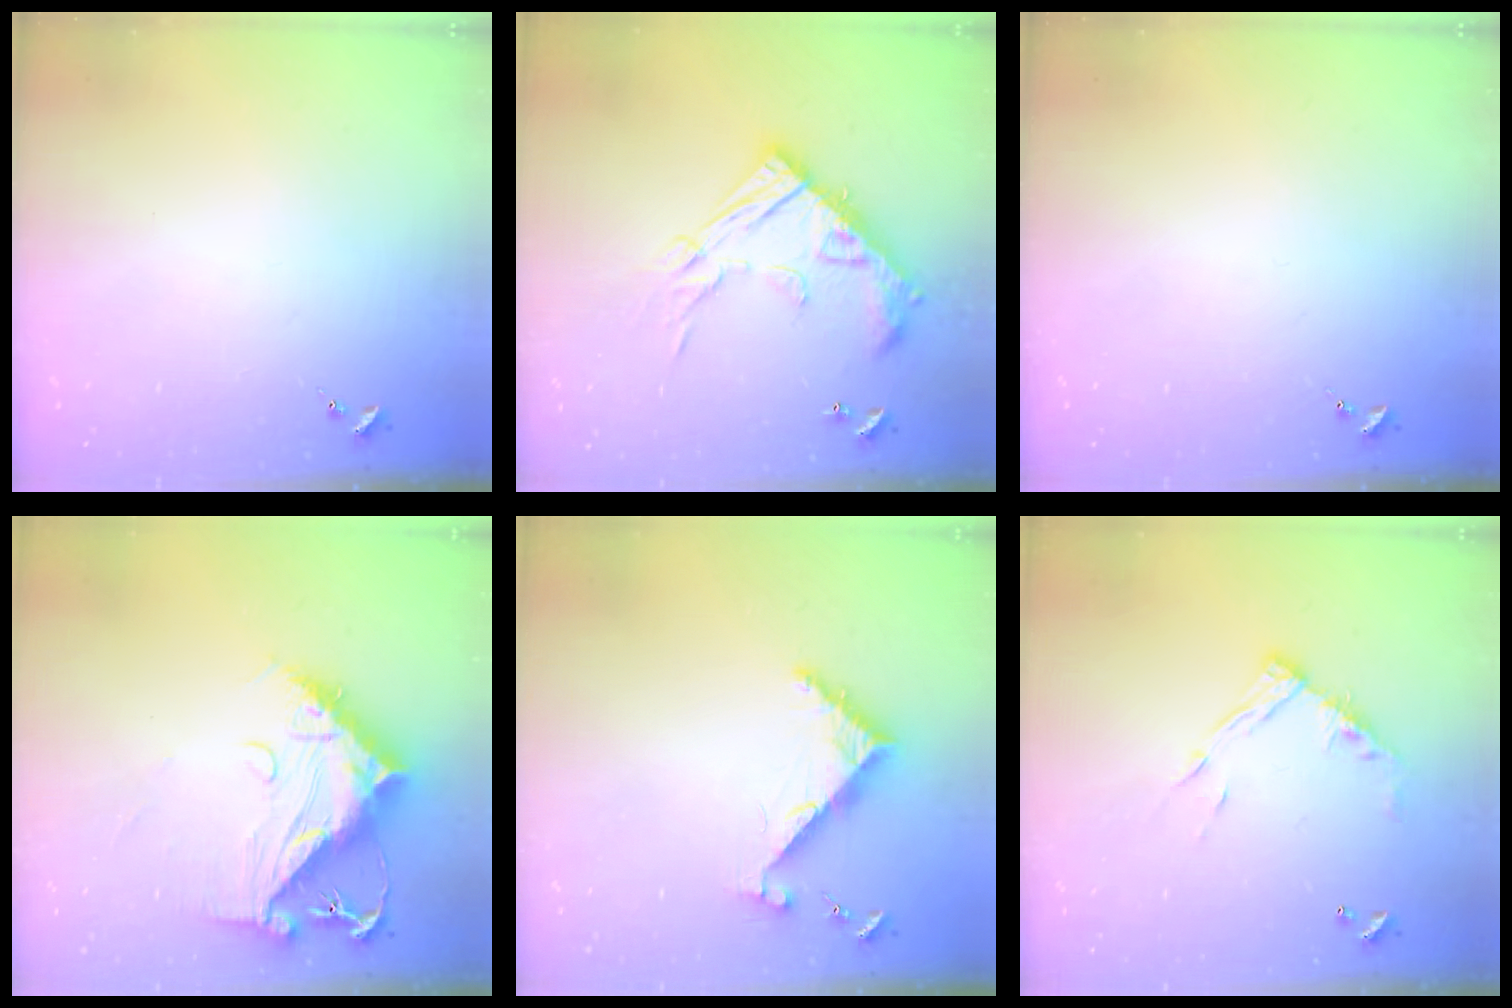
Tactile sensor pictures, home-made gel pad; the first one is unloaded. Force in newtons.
{"total": 21.7, "press": 21.6, "slide": 1.9}
{"total": 0.0}
{"total": 15.4, "press": 15.3, "slide": 1.6}
{"total": 6.3, "press": 6.3, "slide": 0.5}
{"total": 12.1, "press": 12.1, "slide": 1.1}